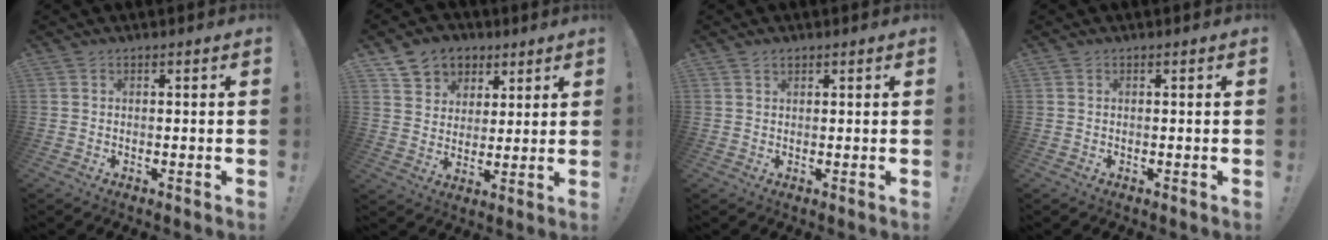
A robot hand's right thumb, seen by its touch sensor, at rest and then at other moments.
{"total": 9.7, "force": [5.2, 7.9, 2.2], "torque": [-0.033, -0.031, 0.106]}
{"total": 1.2, "force": [0.9, 0.7, 0.4], "torque": [-0.006, 0.000, 0.016]}
{"total": 0.0}